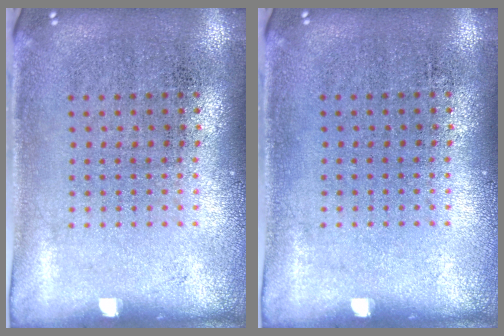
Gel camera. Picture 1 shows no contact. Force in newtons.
{"total": 0.0}